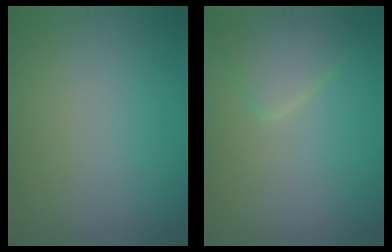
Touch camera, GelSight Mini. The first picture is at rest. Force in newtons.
{"total": 2.4, "press": 2.4, "slide": 0.2}